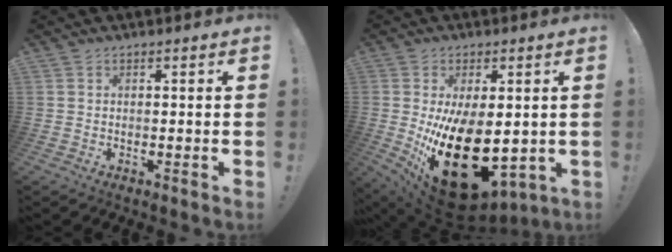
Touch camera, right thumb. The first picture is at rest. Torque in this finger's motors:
{"motor_torque": [0.69, 2.59, 2.77, 0.00, 1.02]}